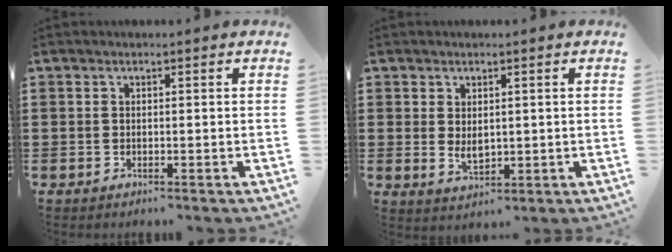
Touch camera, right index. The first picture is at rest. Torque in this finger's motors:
{"motor_torque": [0.74, 1.39, 0.09, 0.01]}